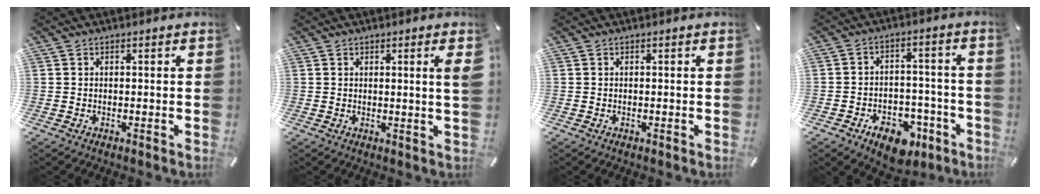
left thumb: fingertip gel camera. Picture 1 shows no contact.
{"total": 2.9, "force": [0.9, 0.0, 2.7], "torque": [-0.045, -0.006, 0.012]}
{"total": 0.0}
{"total": 9.9, "force": [-5.8, 6.4, 4.9], "torque": [-0.052, 0.045, -0.093]}